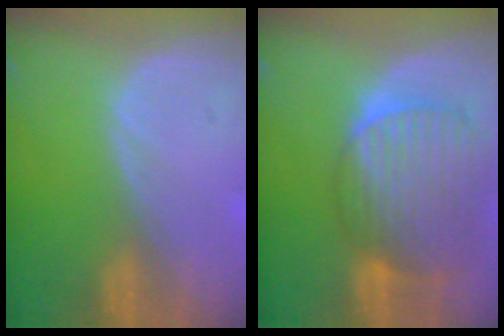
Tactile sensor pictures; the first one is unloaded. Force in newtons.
{"total": 10.7, "press": 9.1, "slide": 5.6}